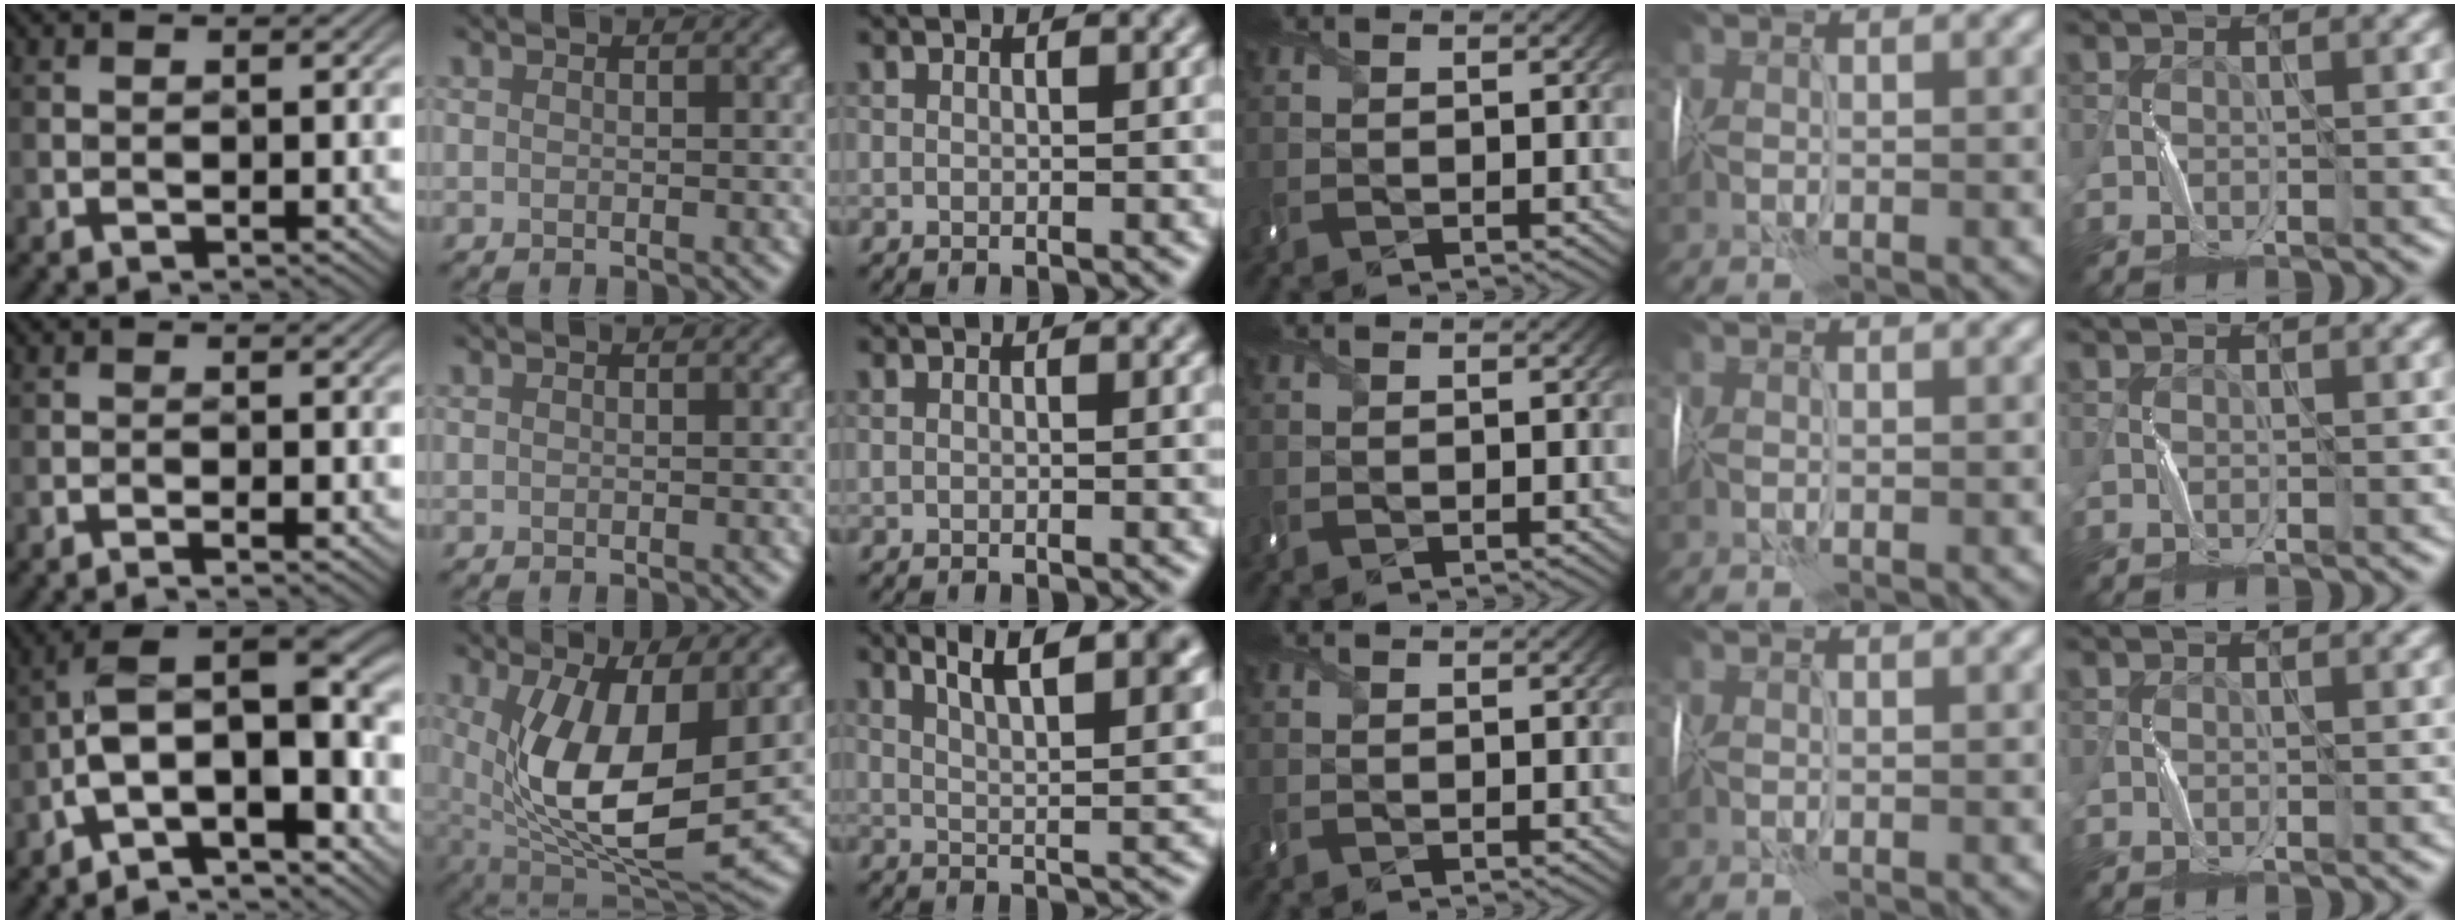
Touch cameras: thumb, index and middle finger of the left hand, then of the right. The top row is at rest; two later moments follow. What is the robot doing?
{"motion": "wrap", "object": "sponge"}